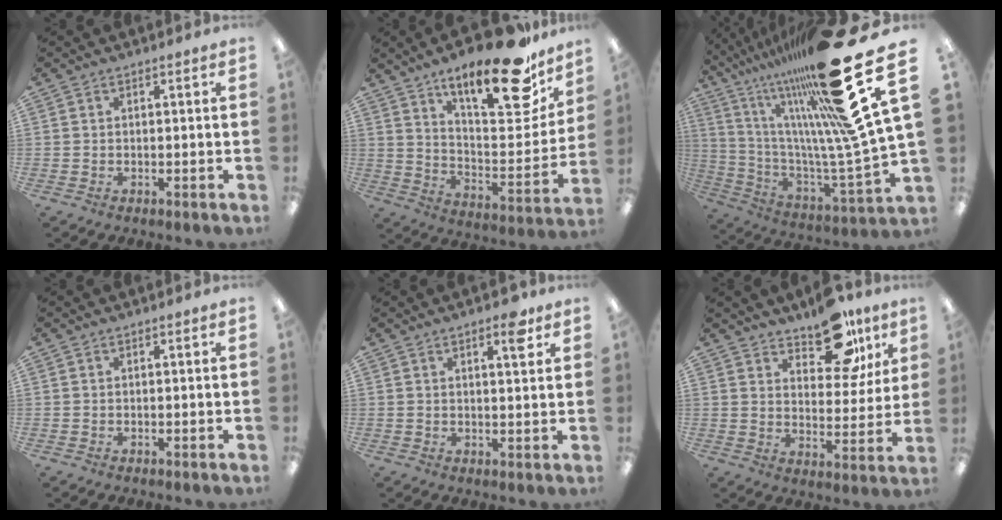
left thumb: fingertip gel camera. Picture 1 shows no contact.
{"total": 22.6, "force": [16.3, 6.9, 14.0], "torque": [-0.205, -0.115, 0.266]}
{"total": 35.8, "force": [18.3, 10.1, 29.0], "torque": [-0.391, -0.129, 0.326]}
{"total": 0.0}
{"total": 5.3, "force": [3.1, 1.5, 4.0], "torque": [-0.047, -0.013, 0.045]}
{"total": 14.7, "force": [10.4, 7.0, 7.6], "torque": [-0.095, -0.060, 0.180]}